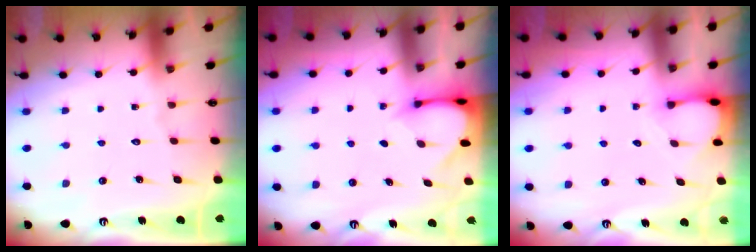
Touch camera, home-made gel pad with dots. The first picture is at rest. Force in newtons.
{"total": 3.4, "press": 3.4, "slide": 0.3}
{"total": 2.3, "press": 2.3, "slide": 0.3}